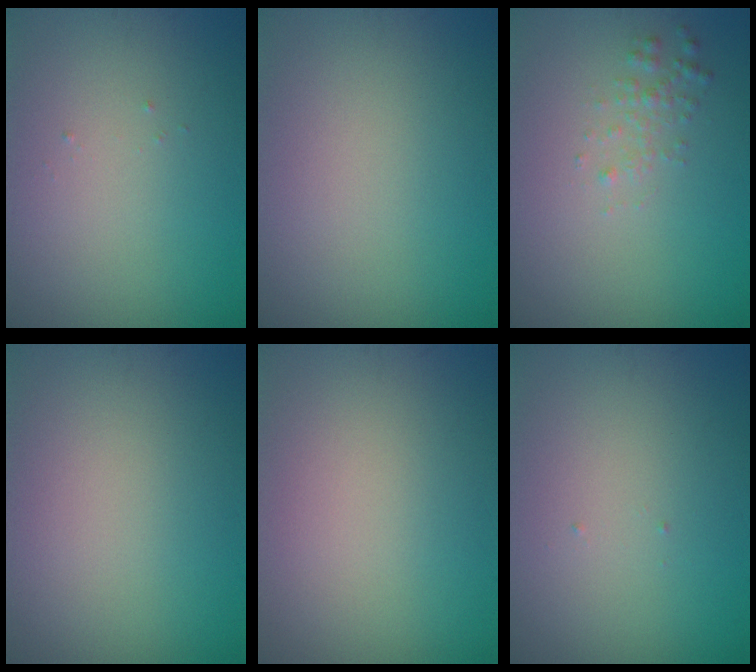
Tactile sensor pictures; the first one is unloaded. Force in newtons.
{"total": 0.0}
{"total": 1.3, "press": 1.3, "slide": 0.0}
{"total": 0.0}
{"total": 0.0}
{"total": 0.0}